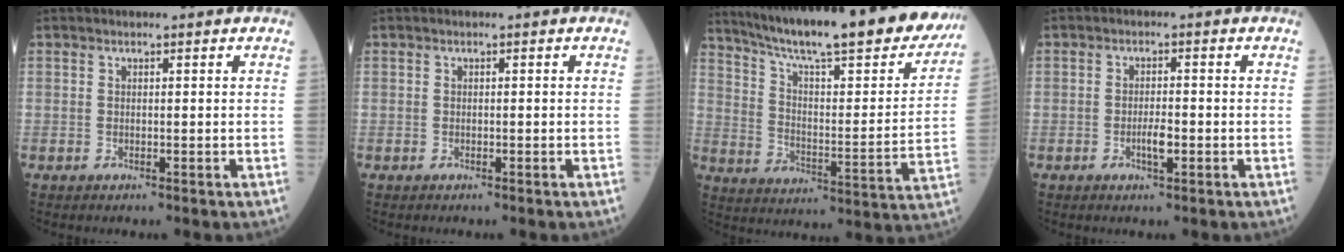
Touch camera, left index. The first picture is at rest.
{"total": 0.0}
{"total": 29.8, "force": [25.1, 3.6, 15.7], "torque": [-0.250, -0.053, 0.338]}
{"total": 2.5, "force": [-1.1, 0.5, 2.2], "torque": [-0.039, -0.002, -0.019]}